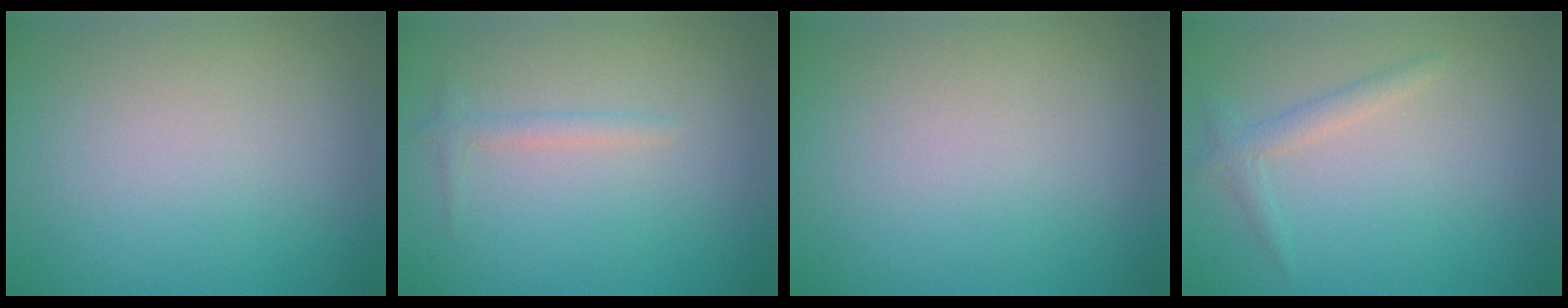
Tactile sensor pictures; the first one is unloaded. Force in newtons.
{"total": 1.1, "press": 1.1, "slide": 0.1}
{"total": 0.0}
{"total": 1.5, "press": 1.5, "slide": 0.0}